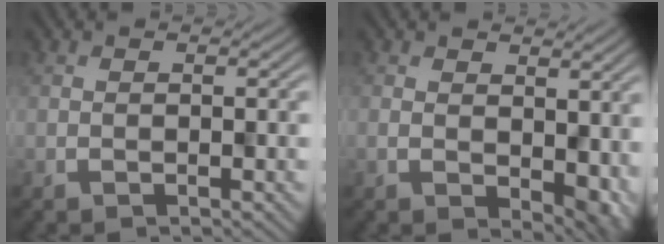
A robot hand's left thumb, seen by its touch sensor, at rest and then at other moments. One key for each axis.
{"total": 4.4, "fx": -0.3, "fy": 2.6, "fz": 3.6, "tx": -0.050, "ty": -0.016, "tz": 0.014}